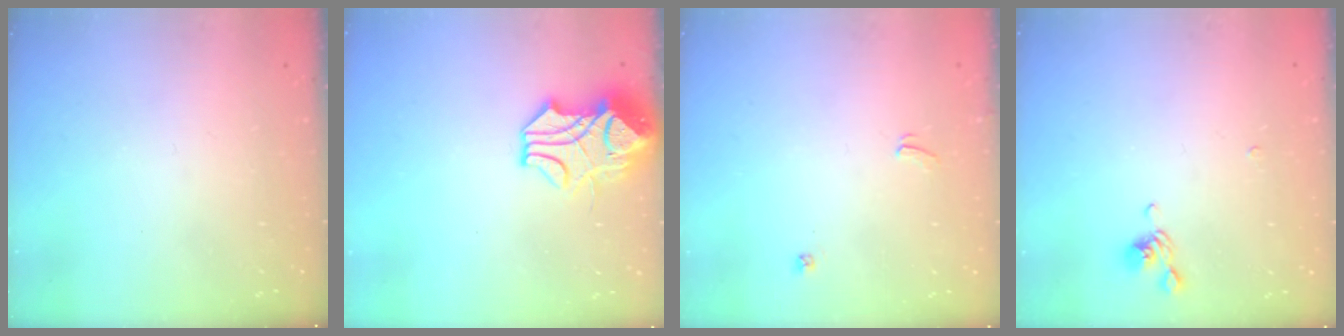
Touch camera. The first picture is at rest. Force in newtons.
{"total": 7.9, "press": 7.7, "slide": 1.7}
{"total": 2.1, "press": 2.1, "slide": 0.3}
{"total": 2.9, "press": 2.8, "slide": 0.5}